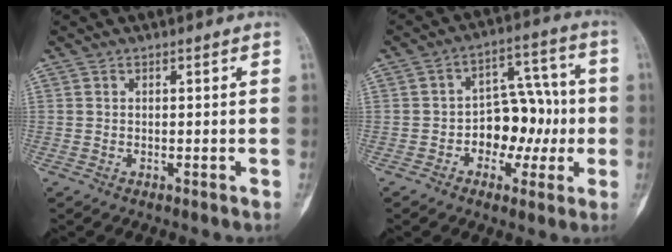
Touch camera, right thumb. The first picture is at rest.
{"total": 11.2, "force": [-2.0, 7.9, 7.7], "torque": [-0.066, 0.047, -0.034]}